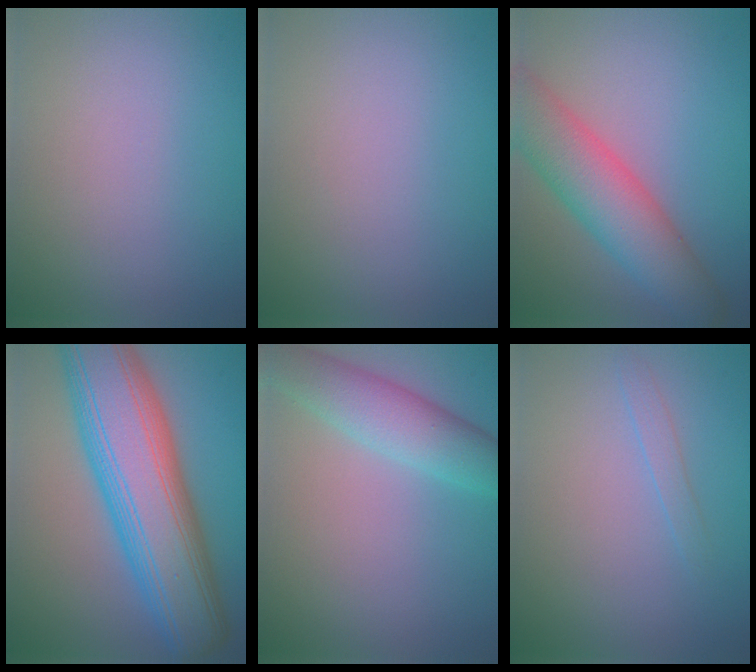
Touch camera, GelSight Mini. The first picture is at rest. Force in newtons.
{"total": 0.0}
{"total": 7.7, "press": 7.7, "slide": 0.3}
{"total": 13.6, "press": 13.6, "slide": 0.1}
{"total": 4.8, "press": 4.8, "slide": 0.1}
{"total": 0.9, "press": 0.9, "slide": 0.1}